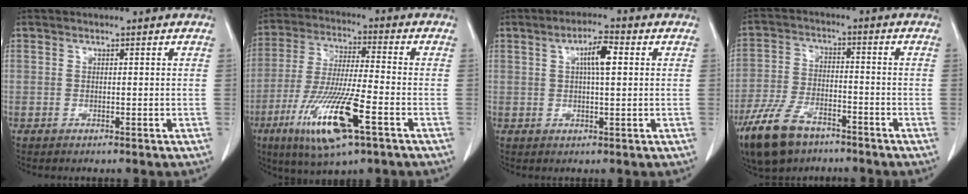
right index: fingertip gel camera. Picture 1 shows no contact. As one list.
[{"total": 15.0, "force": [-6.6, 1.6, 13.3], "torque": [-0.269, -0.029, -0.118]}, {"total": 4.8, "force": [1.2, 0.9, 4.6], "torque": [-0.081, 0.008, 0.019]}, {"total": 11.2, "force": [-7.7, 4.8, 6.6], "torque": [-0.145, -0.014, -0.144]}]